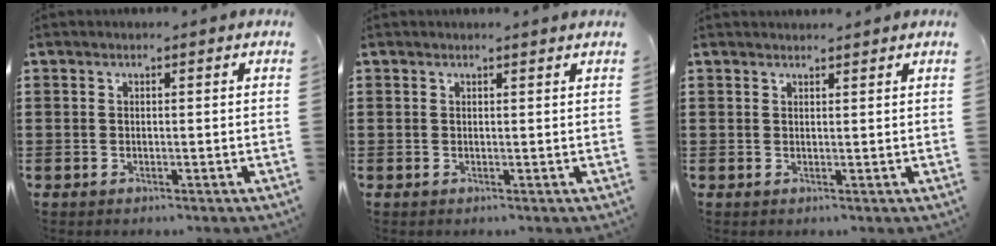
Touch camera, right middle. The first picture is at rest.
{"total": 0.6, "force": [0.6, 0.0, 0.1], "torque": [0.005, -0.006, 0.010]}
{"total": 1.2, "force": [1.2, 0.0, 0.0], "torque": [-0.003, -0.003, 0.024]}